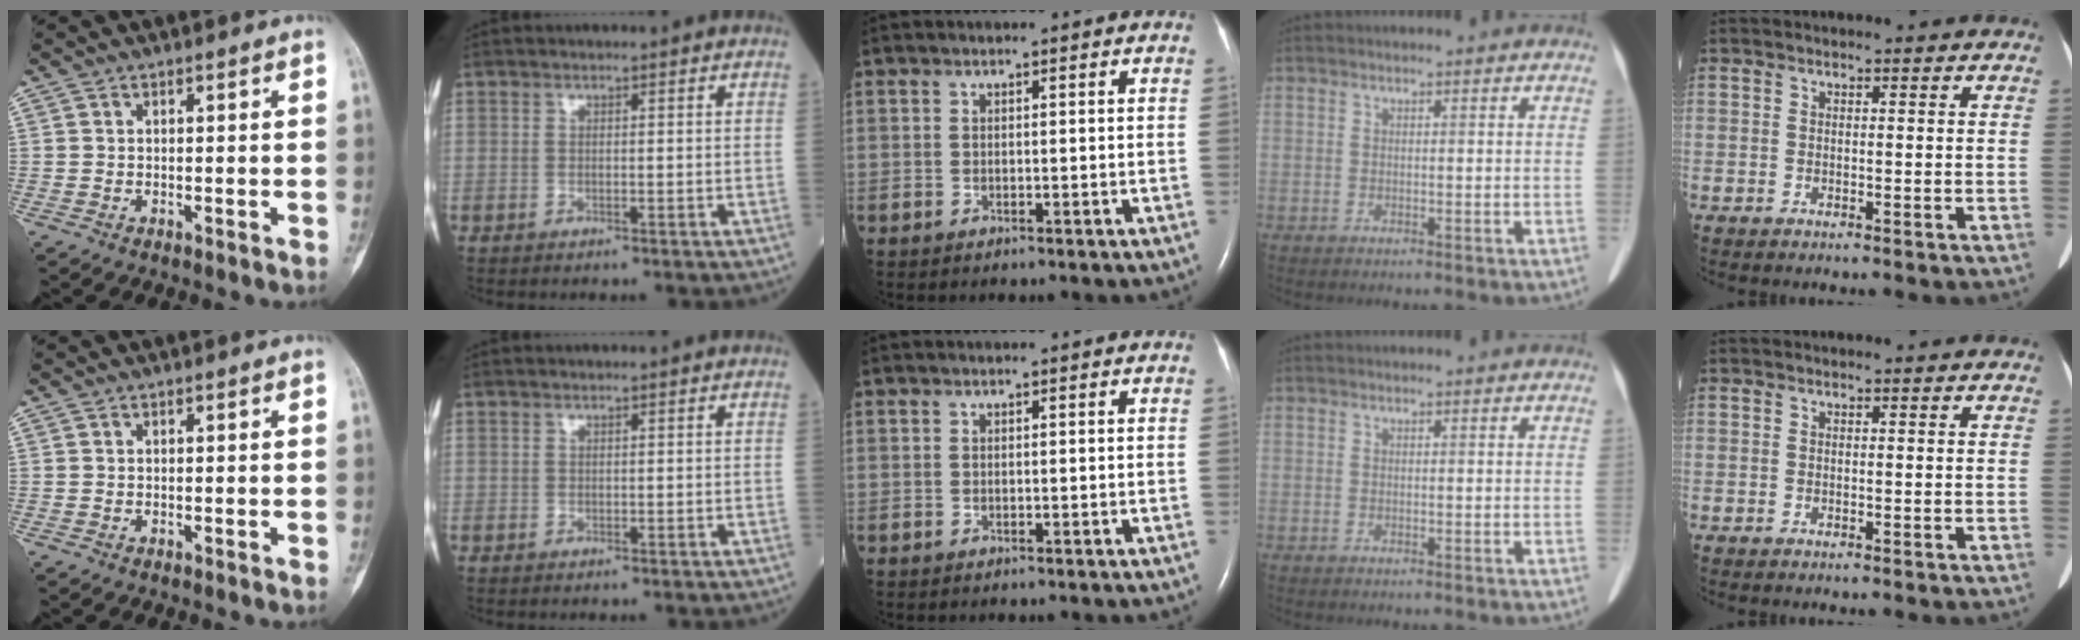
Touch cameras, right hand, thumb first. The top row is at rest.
{}